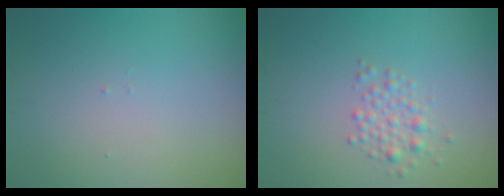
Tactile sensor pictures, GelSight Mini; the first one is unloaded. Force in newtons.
{"total": 1.9, "press": 1.9, "slide": 0.1}